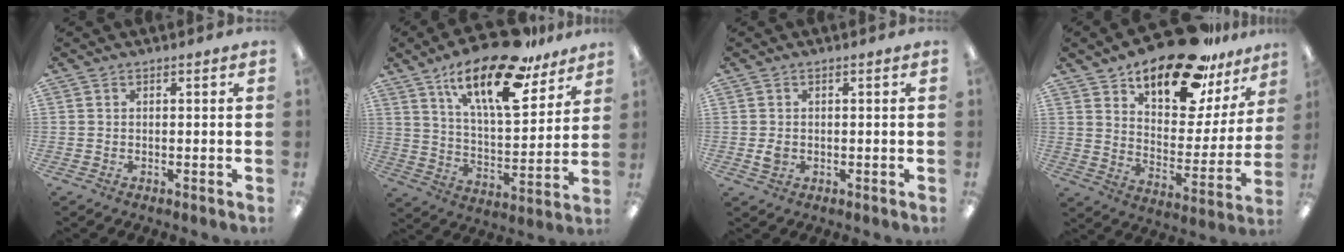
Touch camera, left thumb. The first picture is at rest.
{"total": 21.6, "force": [14.6, 7.8, 13.9], "torque": [-0.225, -0.087, 0.245]}
{"total": 2.3, "force": [-0.1, 1.8, 1.4], "torque": [-0.018, 0.000, -0.004]}
{"total": 21.8, "force": [17.0, 8.2, 11.0], "torque": [-0.175, -0.106, 0.288]}